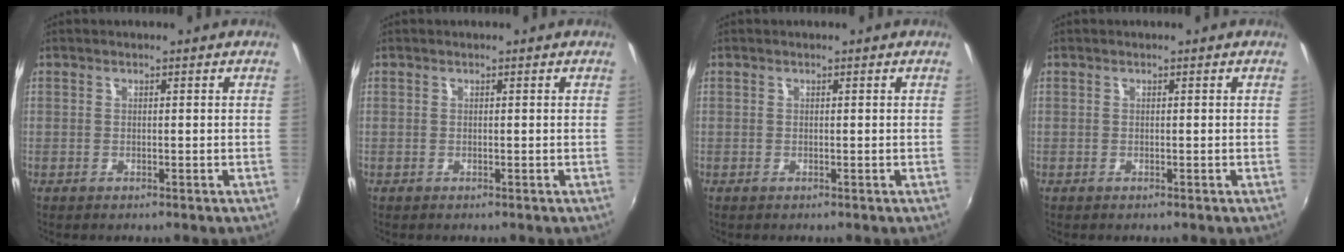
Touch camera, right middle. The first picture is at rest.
{"total": 0.0}
{"total": 0.0}
{"total": 0.0}